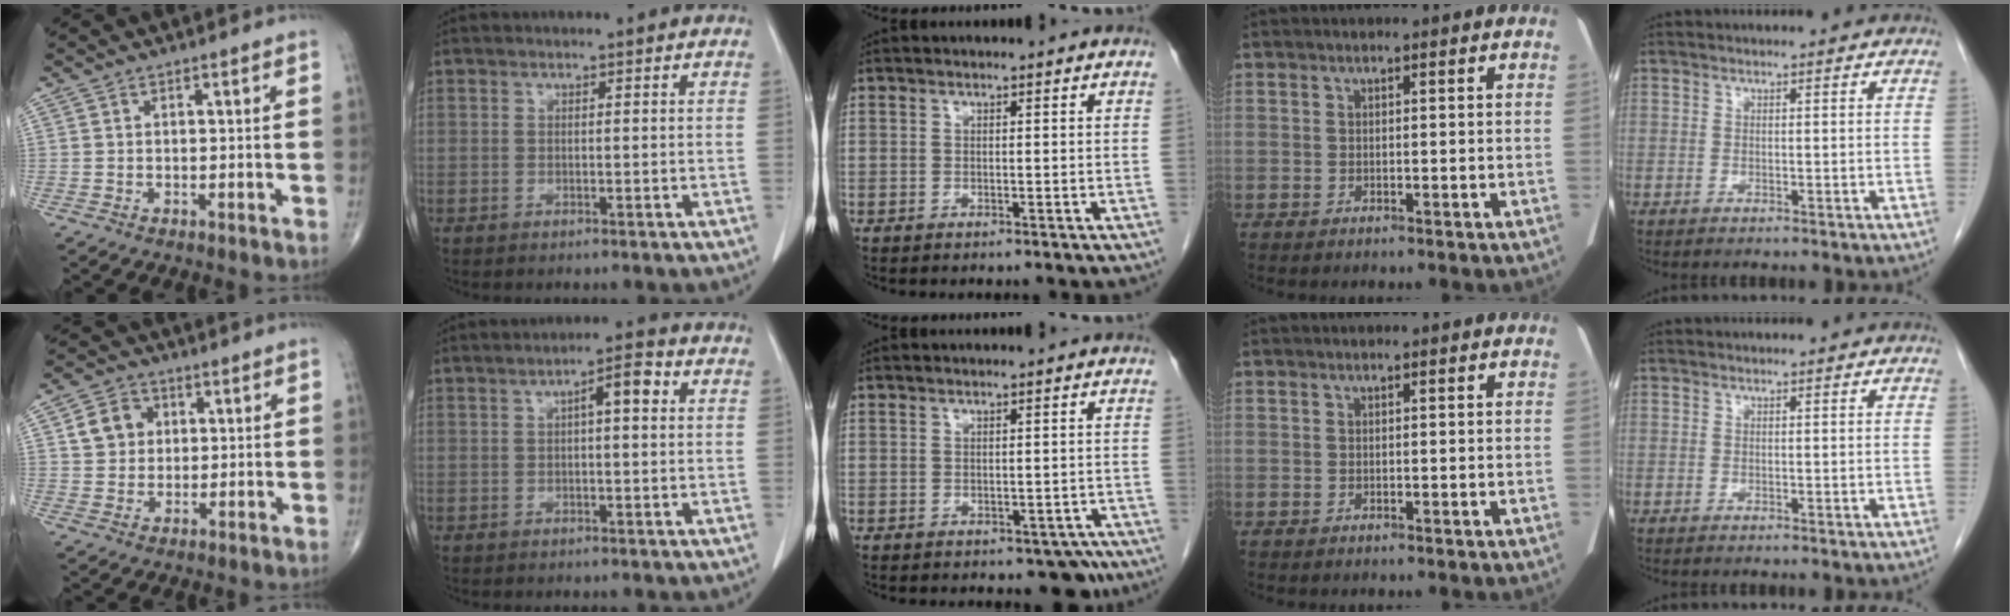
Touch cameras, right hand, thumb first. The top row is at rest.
{"thumb": {"total": 6.6, "force": [1.6, 5.7, 2.8], "torque": [-0.024, 0.000, 0.024]}, "index": {"total": 4.5, "force": [1.0, 1.0, 4.2], "torque": [-0.067, 0.016, 0.012]}, "middle": {"total": 3.5, "force": [-2.3, 2.1, 1.6], "torque": [-0.002, 0.005, -0.024]}}